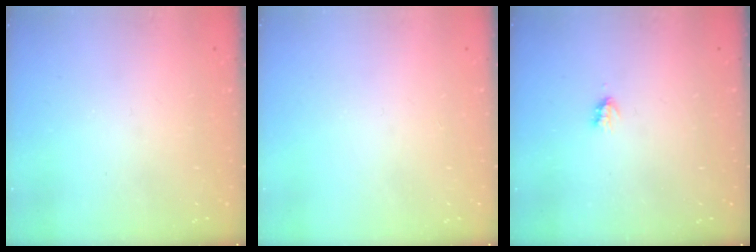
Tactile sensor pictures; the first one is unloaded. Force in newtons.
{"total": 0.0}
{"total": 1.9, "press": 1.8, "slide": 0.4}